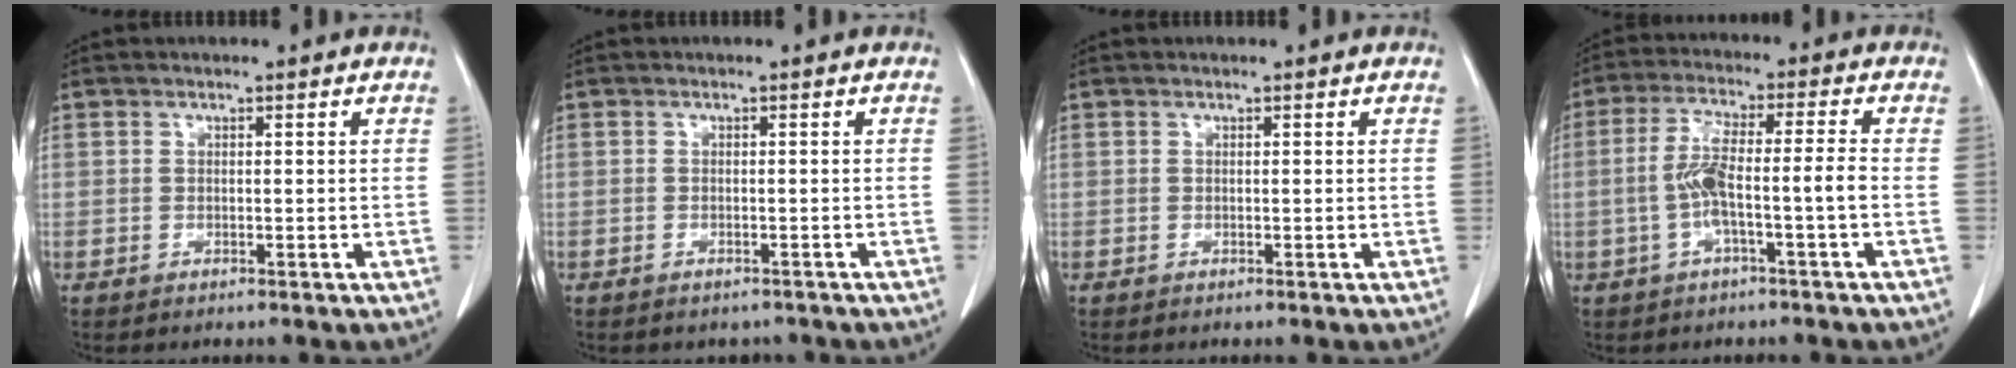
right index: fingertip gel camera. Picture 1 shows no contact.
{"total": 2.4, "force": [-2.1, 1.1, 0.4], "torque": [-0.008, -0.001, -0.024]}
{"total": 0.0}
{"total": 7.1, "force": [-1.7, 0.1, 6.9], "torque": [-0.139, 0.021, -0.029]}